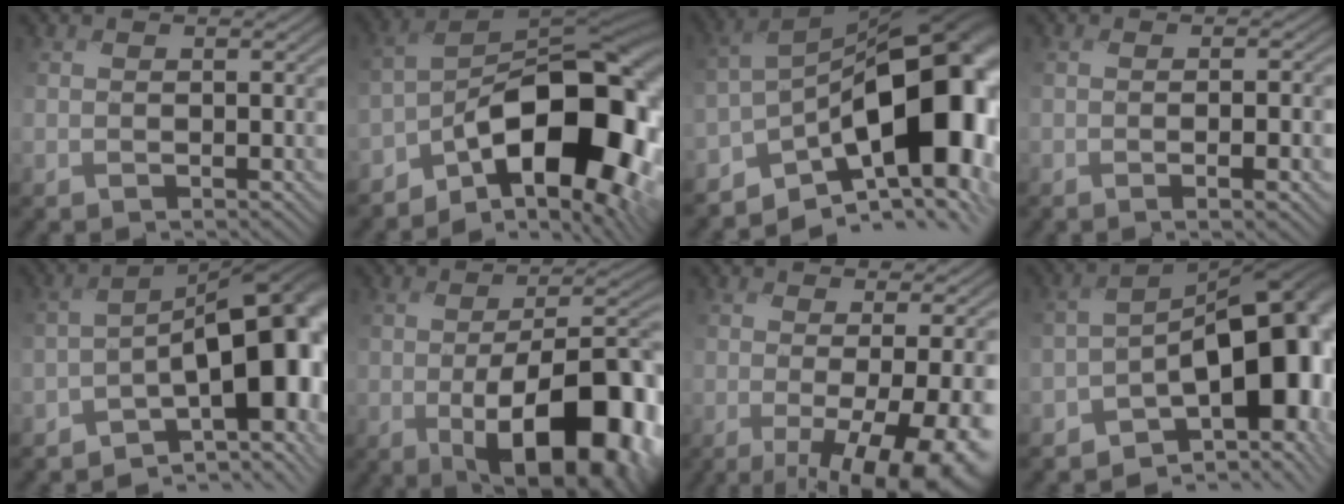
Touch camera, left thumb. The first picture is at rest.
{"total": 16.1, "force": [-6.8, 7.2, 12.7], "torque": [-0.152, 0.003, -0.127]}
{"total": 17.5, "force": [-6.3, 8.2, 14.0], "torque": [-0.193, -0.005, -0.103]}
{"total": 2.7, "force": [-0.7, -0.1, 2.6], "torque": [-0.043, 0.007, -0.008]}
{"total": 14.4, "force": [-4.7, 5.4, 12.5], "torque": [-0.164, -0.004, -0.072]}
{"total": 14.4, "force": [-4.1, 6.0, 12.4], "torque": [-0.185, -0.025, -0.055]}
{"total": 9.1, "force": [-1.9, 1.4, 8.8], "torque": [-0.124, -0.004, -0.013]}
{"total": 15.8, "force": [-5.3, 7.2, 13.0], "torque": [-0.165, -0.012, -0.071]}